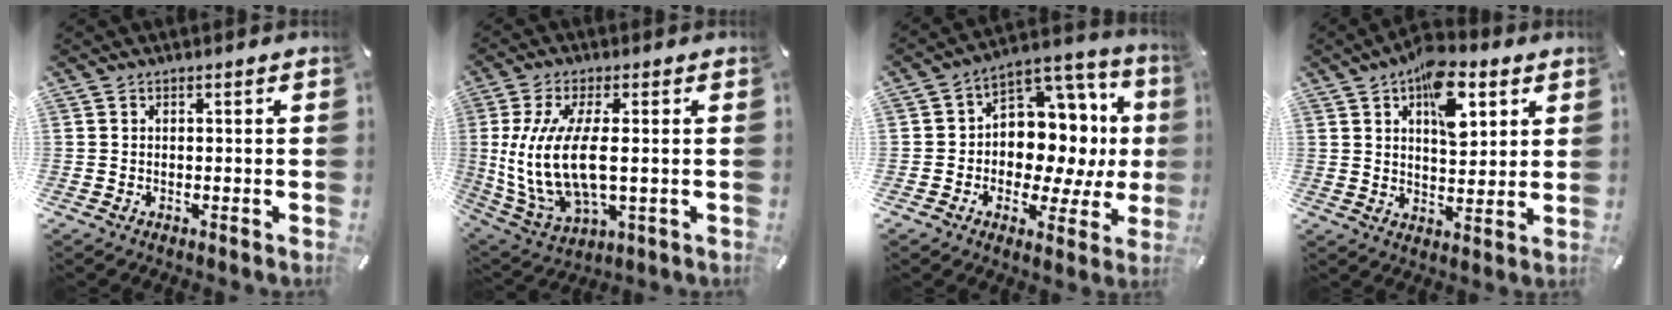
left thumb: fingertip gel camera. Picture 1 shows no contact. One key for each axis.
{"total": 14.3, "fx": 1.0, "fy": 6.3, "fz": 12.8, "tx": -0.298, "ty": -0.023, "tz": 0.013}
{"total": 12.9, "fx": 0.4, "fy": 10.5, "fz": 7.6, "tx": -0.089, "ty": -0.036, "tz": 0.011}
{"total": 12.8, "fx": 6.1, "fy": 6.9, "fz": 8.9, "tx": -0.121, "ty": -0.021, "tz": 0.103}